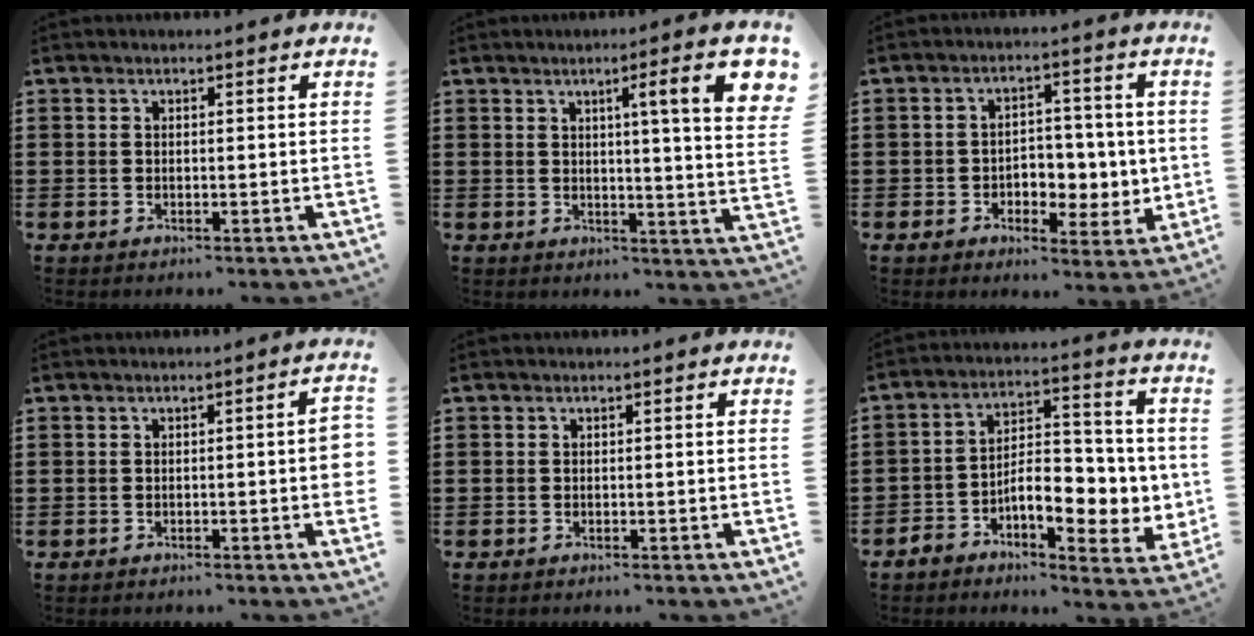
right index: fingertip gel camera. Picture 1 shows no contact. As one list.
[{"total": 9.5, "force": [3.8, 0.6, 8.7], "torque": [-0.137, -0.008, 0.054]}, {"total": 5.6, "force": [-0.6, 4.7, 3.0], "torque": [-0.056, 0.005, -0.015]}, {"total": 3.2, "force": [-1.1, 0.6, 2.9], "torque": [-0.036, -0.001, -0.021]}, {"total": 0.7, "force": [-0.6, 0.3, -0.1], "torque": [0.002, 0.004, -0.014]}, {"total": 8.3, "force": [-2.0, 4.7, 6.5], "torque": [-0.094, -0.006, -0.039]}]